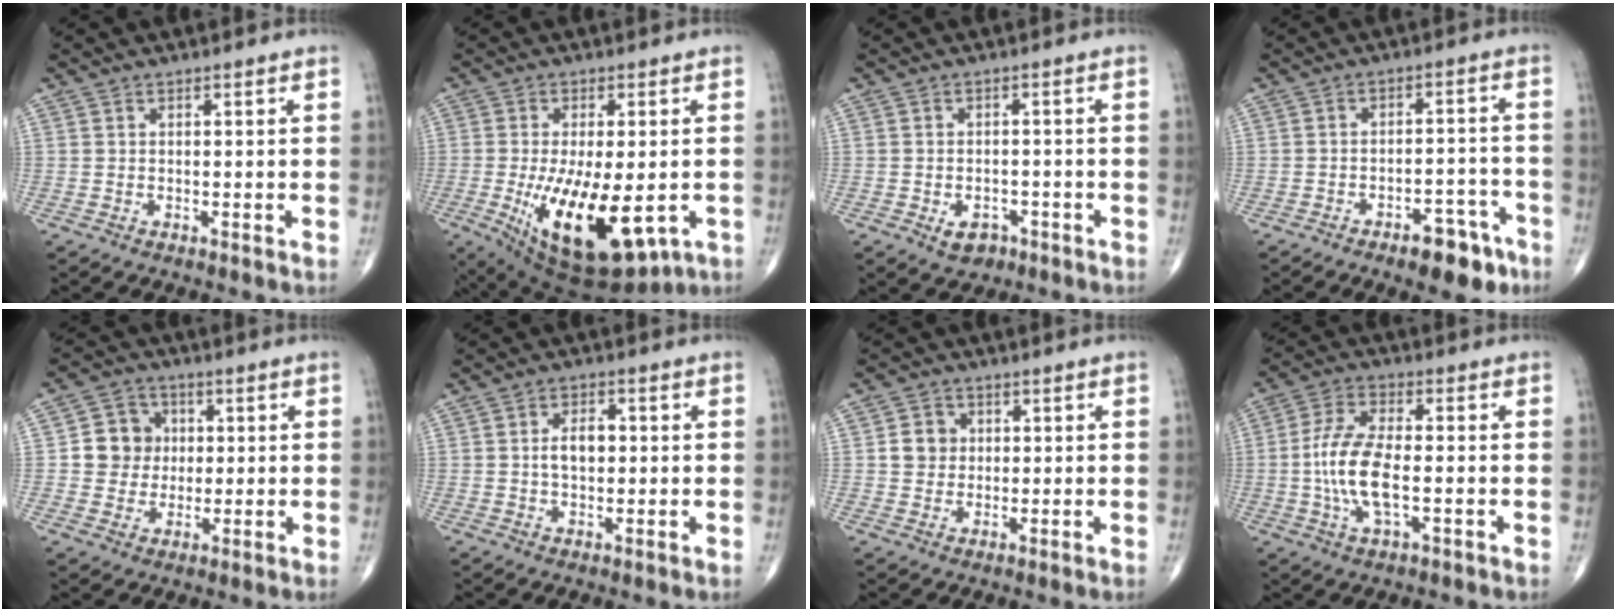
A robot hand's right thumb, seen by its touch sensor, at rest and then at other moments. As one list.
[{"total": 18.5, "force": [-4.9, 8.1, 15.9], "torque": [-0.271, -0.021, -0.053]}, {"total": 4.1, "force": [-2.0, 2.9, 2.1], "torque": [-0.021, 0.010, -0.023]}, {"total": 8.7, "force": [-5.5, 3.8, 5.4], "torque": [-0.052, 0.041, -0.075]}, {"total": 8.1, "force": [0.7, 7.5, 2.9], "torque": [-0.010, 0.006, 0.005]}, {"total": 4.9, "force": [0.2, 3.0, 3.9], "torque": [-0.064, 0.008, 0.002]}, {"total": 4.6, "force": [0.6, 4.2, 1.8], "torque": [-0.008, 0.002, 0.007]}, {"total": 11.4, "force": [-1.6, 4.8, 10.2], "torque": [-0.216, 0.012, -0.032]}]